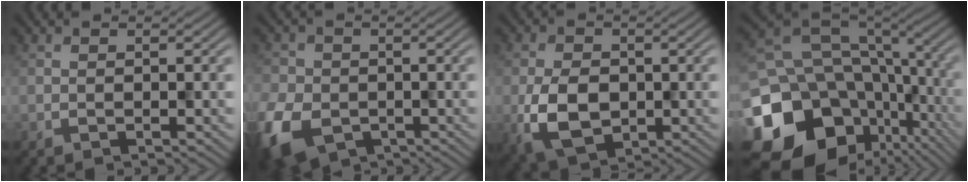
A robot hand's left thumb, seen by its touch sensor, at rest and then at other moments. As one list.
[{"total": 9.8, "force": [-4.7, 7.0, 5.0], "torque": [-0.136, -0.044, -0.084]}, {"total": 7.1, "force": [-1.7, 4.9, 4.8], "torque": [-0.103, -0.017, -0.031]}, {"total": 19.7, "force": [-6.3, 15.4, 10.5], "torque": [-0.243, -0.022, -0.070]}]